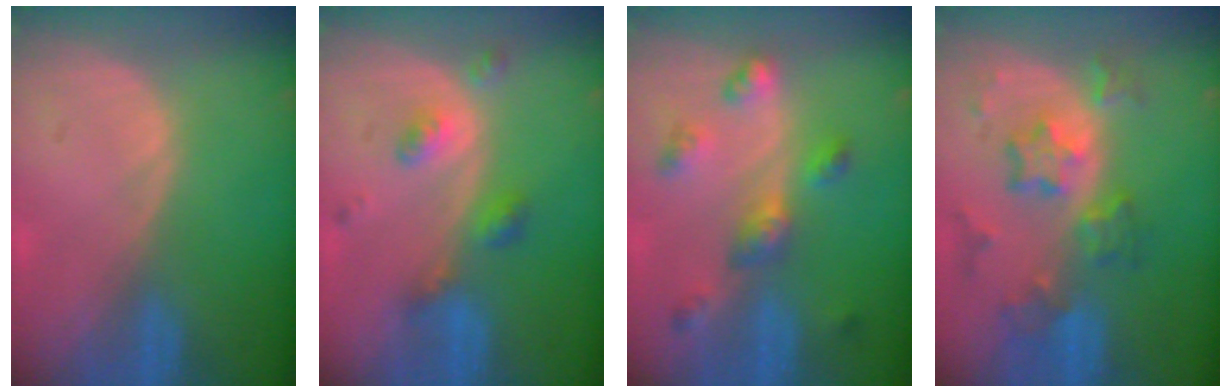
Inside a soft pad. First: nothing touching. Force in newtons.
{"total": 5.3, "press": 4.5, "slide": 2.6}
{"total": 6.5, "press": 5.8, "slide": 2.8}
{"total": 8.2, "press": 7.2, "slide": 4.0}